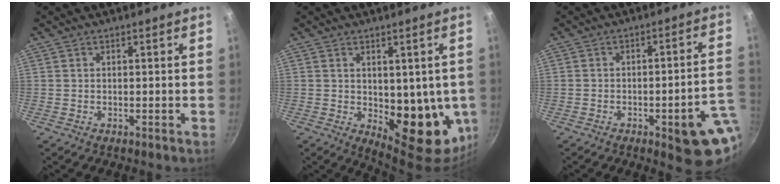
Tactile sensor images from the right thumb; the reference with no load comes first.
{"total": 15.5, "force": [-1.2, 8.3, 13.0], "torque": [-0.123, -0.033, -0.002]}
{"total": 12.8, "force": [-4.2, 3.8, 11.5], "torque": [-0.103, 0.033, -0.048]}